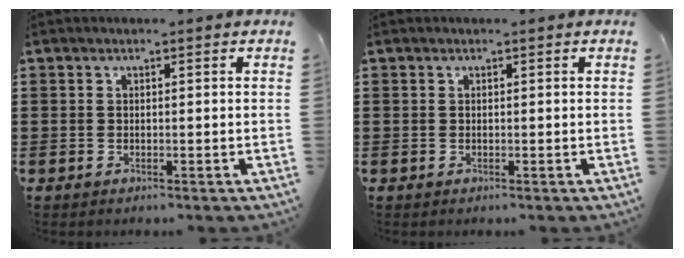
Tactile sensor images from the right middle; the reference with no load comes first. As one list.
[{"total": 0.0}]